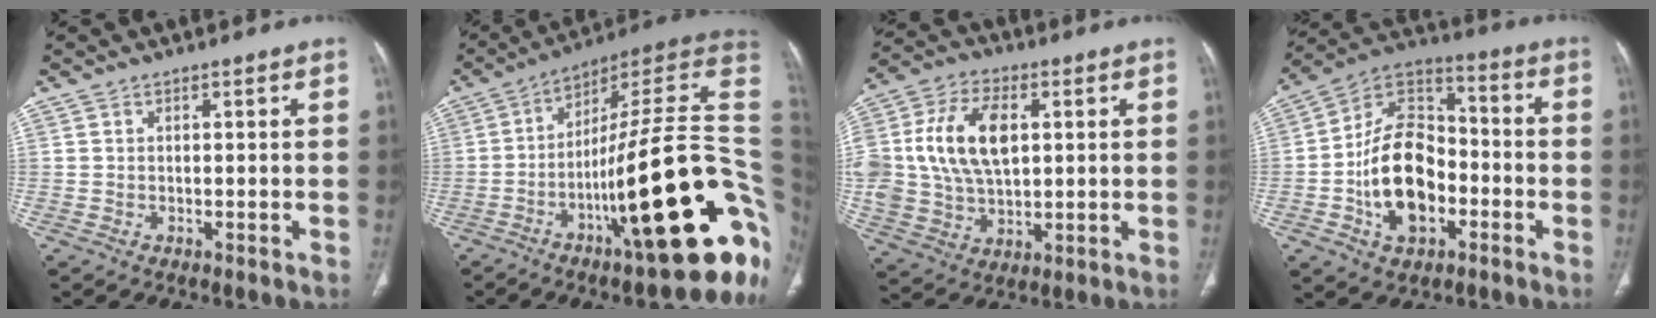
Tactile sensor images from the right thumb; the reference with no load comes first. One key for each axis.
{"total": 32.0, "fx": -6.8, "fy": 7.0, "fz": 30.5, "tx": -0.369, "ty": 0.034, "tz": -0.103}
{"total": 19.4, "fx": 3.2, "fy": 12.5, "fz": 14.5, "tx": -0.294, "ty": 0.006, "tz": 0.064}
{"total": 17.9, "fx": -4.6, "fy": 11.7, "fz": 12.7, "tx": -0.192, "ty": 0.038, "tz": -0.085}